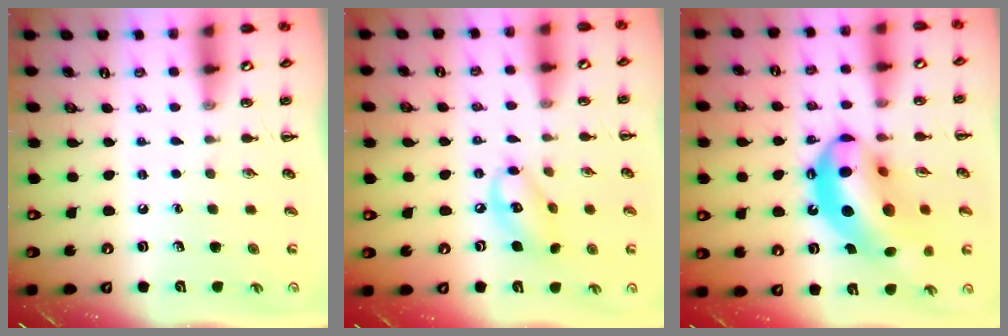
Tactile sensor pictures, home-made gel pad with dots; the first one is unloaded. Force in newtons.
{"total": 10.1, "press": 9.9, "slide": 1.9}
{"total": 20.3, "press": 19.6, "slide": 5.5}